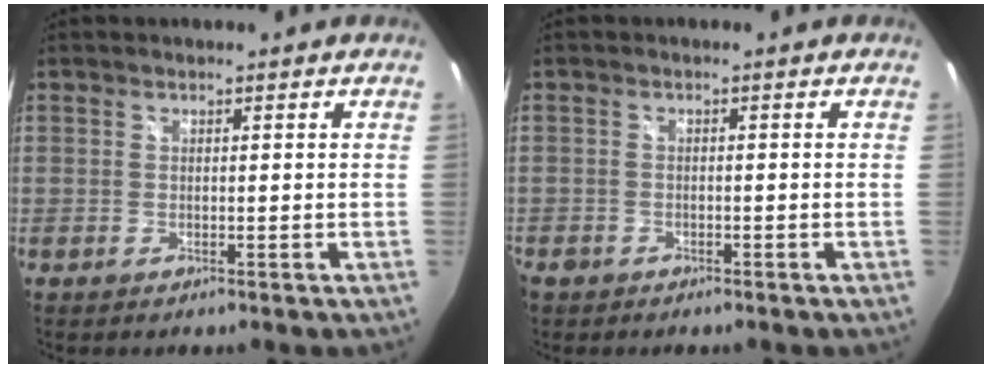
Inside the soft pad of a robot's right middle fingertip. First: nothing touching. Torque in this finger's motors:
{"motor_torque": [-0.46, -0.36, -0.04, -0.01]}